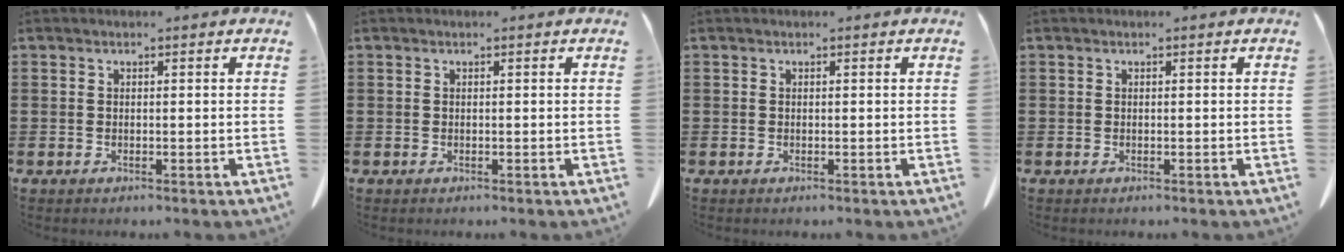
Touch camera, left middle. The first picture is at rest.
{"total": 0.0}
{"total": 0.0}
{"total": 0.0}